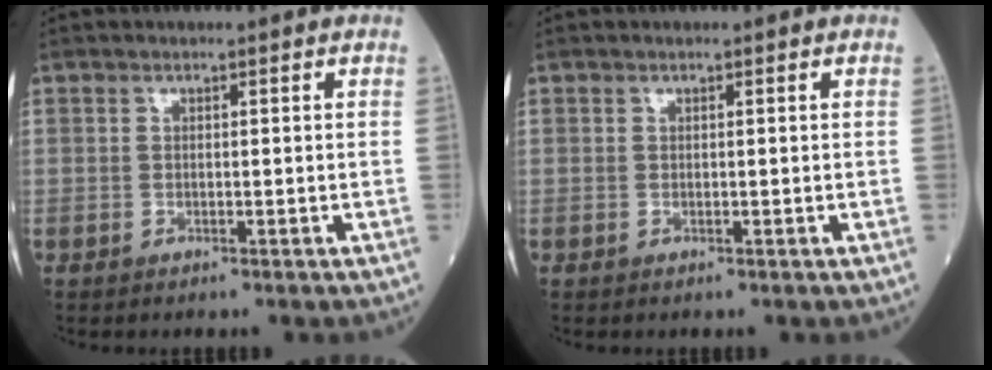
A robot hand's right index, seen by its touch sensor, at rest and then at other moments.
{"total": 0.0}